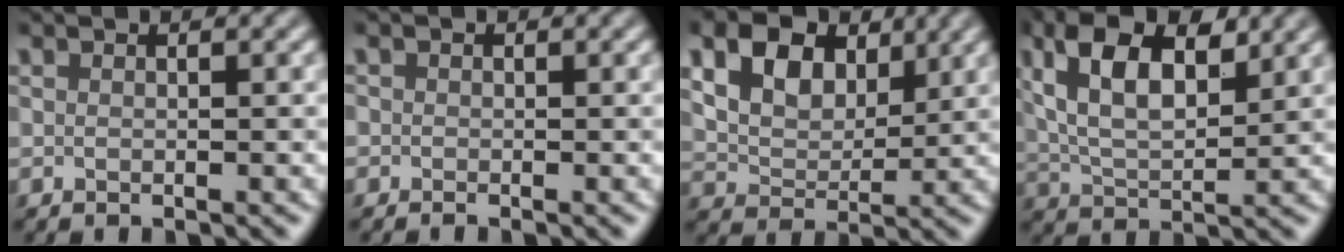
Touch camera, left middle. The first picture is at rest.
{"total": 0.6, "force": [-0.3, 0.5, 0.1], "torque": [0.003, -0.003, -0.007]}
{"total": 9.2, "force": [4.4, 6.1, 5.3], "torque": [-0.113, 0.024, 0.072]}
{"total": 7.9, "force": [3.8, 3.4, 6.0], "torque": [-0.116, 0.015, 0.066]}